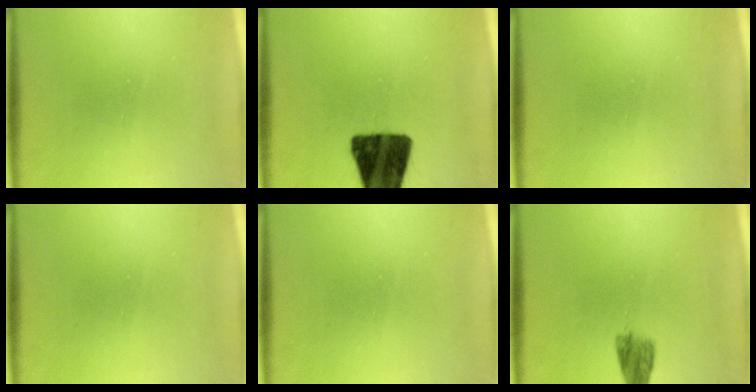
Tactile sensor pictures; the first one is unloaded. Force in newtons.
{"total": 15.1}
{"total": 0.0}
{"total": 0.0}
{"total": 0.0}
{"total": 2.1}